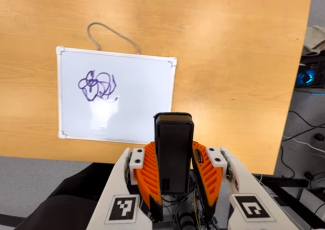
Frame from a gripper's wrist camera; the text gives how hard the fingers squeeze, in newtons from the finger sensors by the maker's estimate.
{"total": 5.3, "left": 3.5, "right": 7.1}